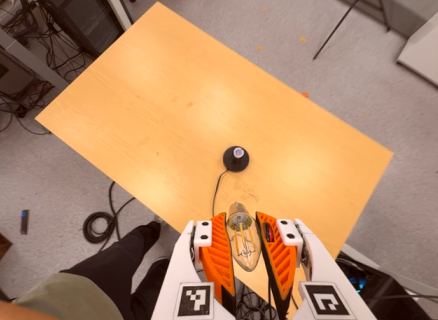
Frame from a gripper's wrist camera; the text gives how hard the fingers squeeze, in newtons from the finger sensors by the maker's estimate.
{"total": 19.2, "left": 21.2, "right": 17.2}